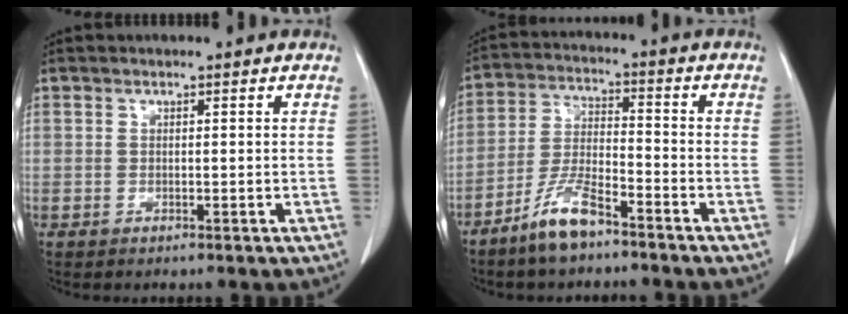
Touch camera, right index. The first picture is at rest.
{"total": 8.0, "force": [-5.9, 1.8, 5.1], "torque": [-0.113, -0.009, -0.115]}